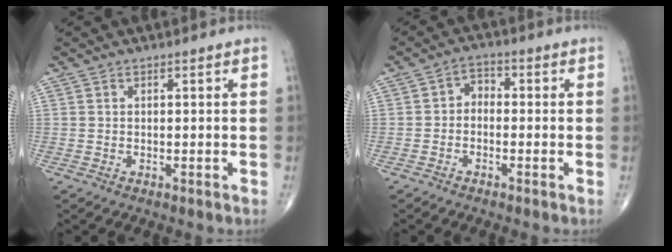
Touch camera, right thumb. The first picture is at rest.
{"total": 3.2, "force": [-0.7, 2.4, 2.0], "torque": [-0.017, 0.021, -0.028]}